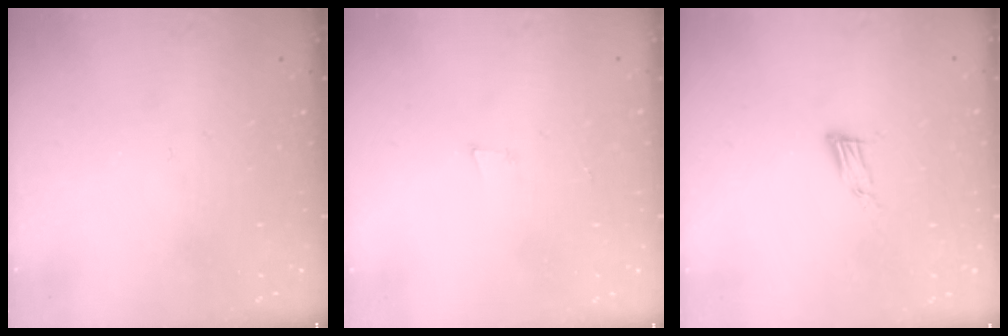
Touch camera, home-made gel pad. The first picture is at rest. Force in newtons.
{"total": 3.4, "press": 2.2, "slide": 2.6}
{"total": 6.6, "press": 6.6, "slide": 1.0}